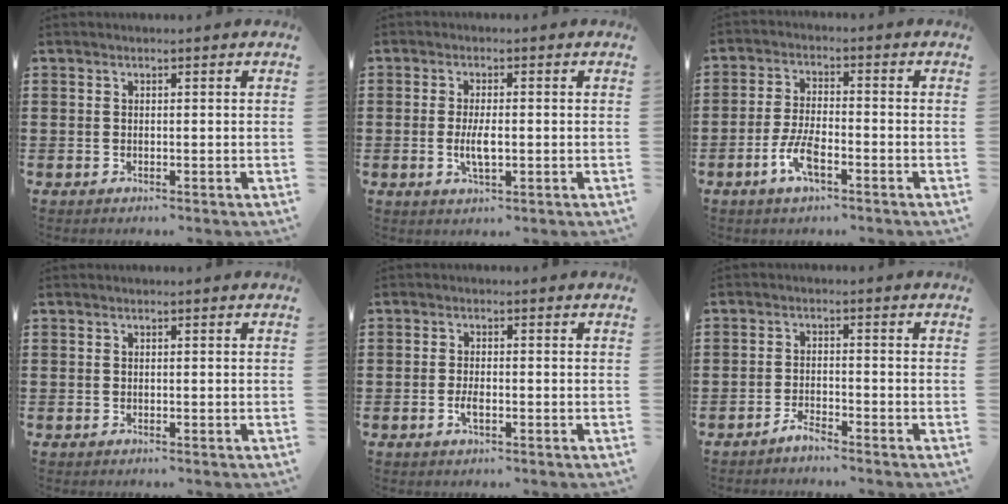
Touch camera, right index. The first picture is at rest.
{"total": 4.2, "force": [-0.6, 1.3, 3.9], "torque": [-0.082, -0.004, -0.016]}
{"total": 6.0, "force": [-3.0, 2.0, 4.8], "torque": [-0.112, -0.006, -0.060]}
{"total": 0.0}
{"total": 2.3, "force": [-0.9, 0.7, 2.0], "torque": [-0.046, -0.006, -0.017]}
{"total": 2.3, "force": [-2.3, 0.1, 0.6], "torque": [-0.013, 0.004, -0.044]}